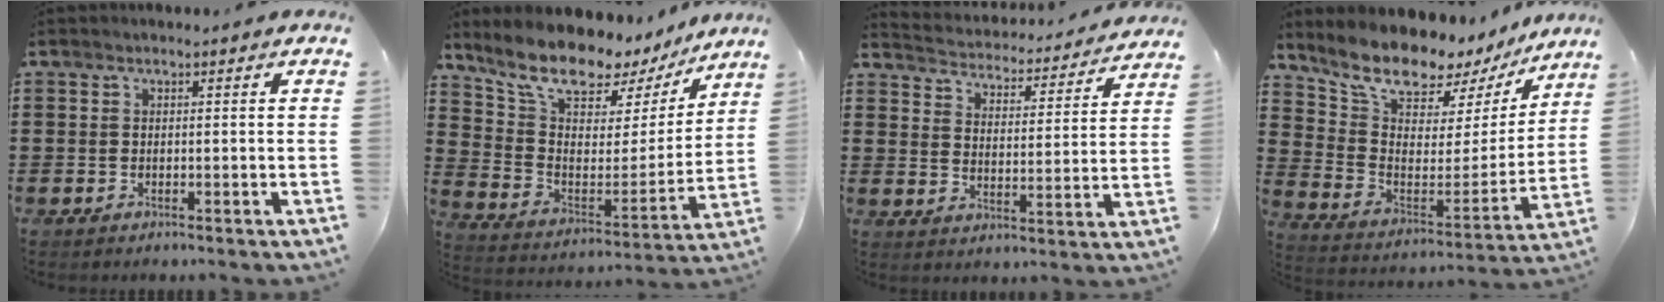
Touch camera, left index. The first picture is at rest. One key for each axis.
{"total": 10.9, "fx": 9.5, "fy": 3.3, "fz": 4.2, "tx": -0.107, "ty": -0.070, "tz": 0.162}
{"total": 3.5, "fx": 3.4, "fy": 0.0, "fz": -0.3, "tx": -0.019, "ty": -0.034, "tz": 0.051}
{"total": 10.4, "fx": 9.4, "fy": 2.9, "fz": 3.4, "tx": -0.092, "ty": -0.076, "tz": 0.160}